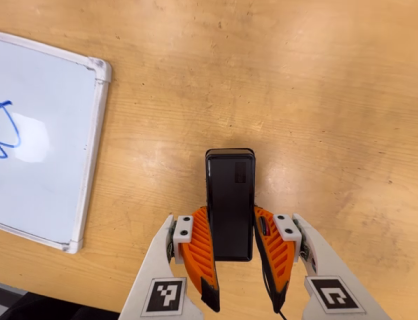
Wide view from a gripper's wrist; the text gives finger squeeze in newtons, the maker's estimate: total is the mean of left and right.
{"total": 6.2, "left": 4.4, "right": 8.0}